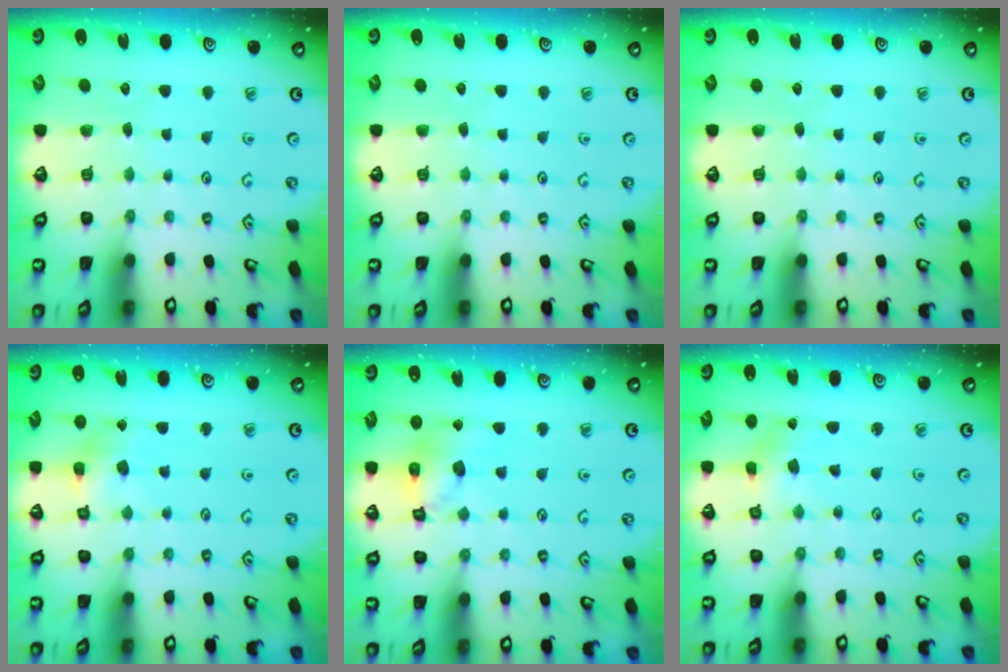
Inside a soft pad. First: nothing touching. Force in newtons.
{"total": 0.0}
{"total": 0.0}
{"total": 7.6, "press": 7.6, "slide": 0.8}
{"total": 13.2, "press": 13.1, "slide": 1.8}
{"total": 0.8, "press": 0.8, "slide": 0.2}